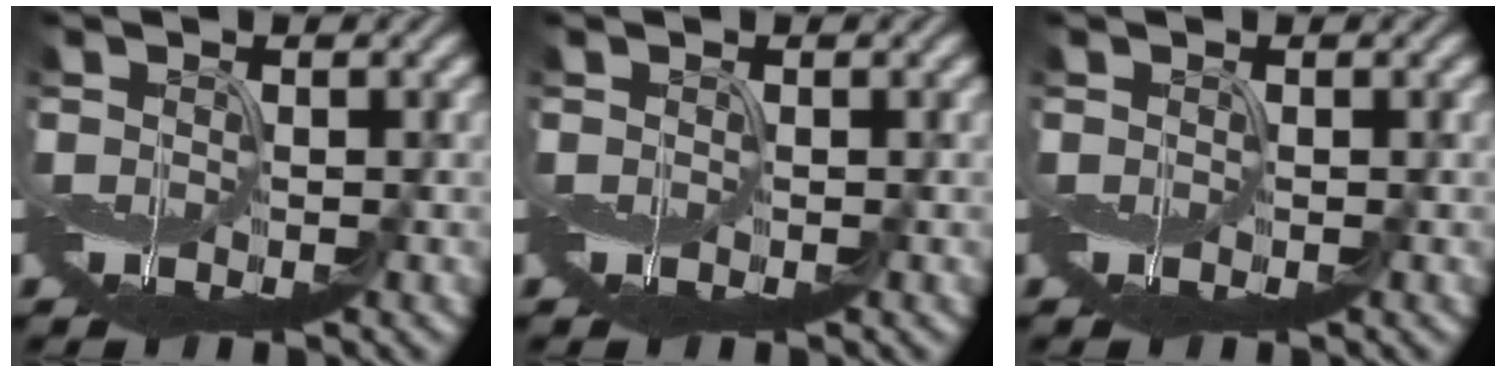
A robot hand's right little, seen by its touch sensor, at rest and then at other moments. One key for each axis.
{"total": 0.0}
{"total": 0.0}